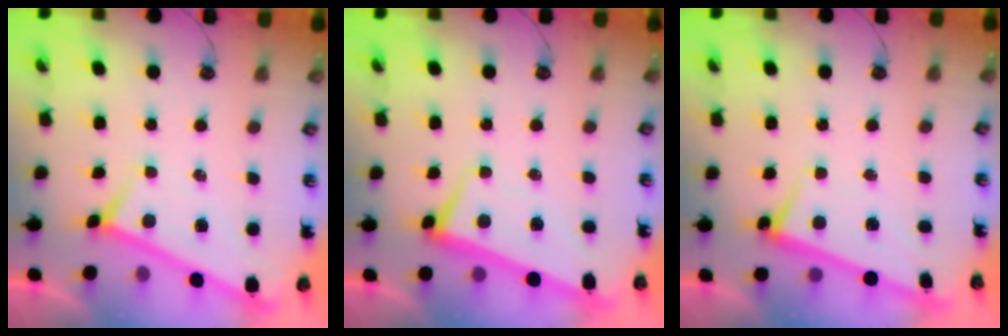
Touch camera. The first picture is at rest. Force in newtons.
{"total": 2.1, "press": 2.0, "slide": 0.7}
{"total": 2.8, "press": 2.8, "slide": 0.4}